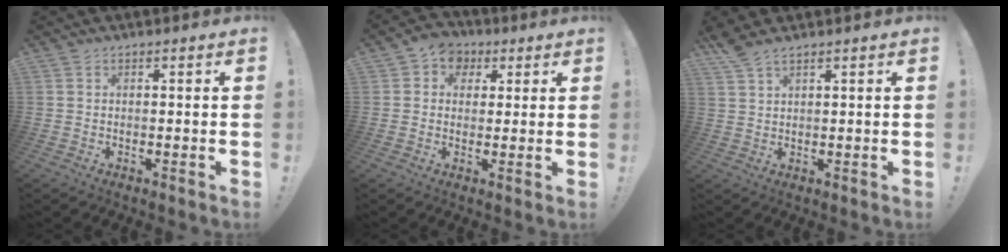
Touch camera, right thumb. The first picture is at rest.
{"total": 6.1, "force": [1.2, 5.7, 1.8], "torque": [-0.014, -0.007, 0.026]}
{"total": 3.5, "force": [2.9, 0.4, 2.0], "torque": [-0.045, -0.015, 0.054]}